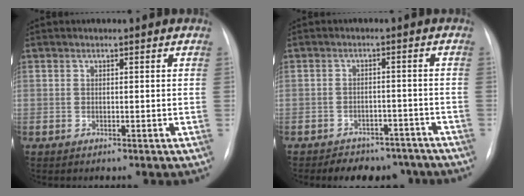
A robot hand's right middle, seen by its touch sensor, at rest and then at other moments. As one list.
[{"total": 8.9, "force": [-7.5, 4.4, 2.0], "torque": [-0.013, 0.011, -0.091]}]